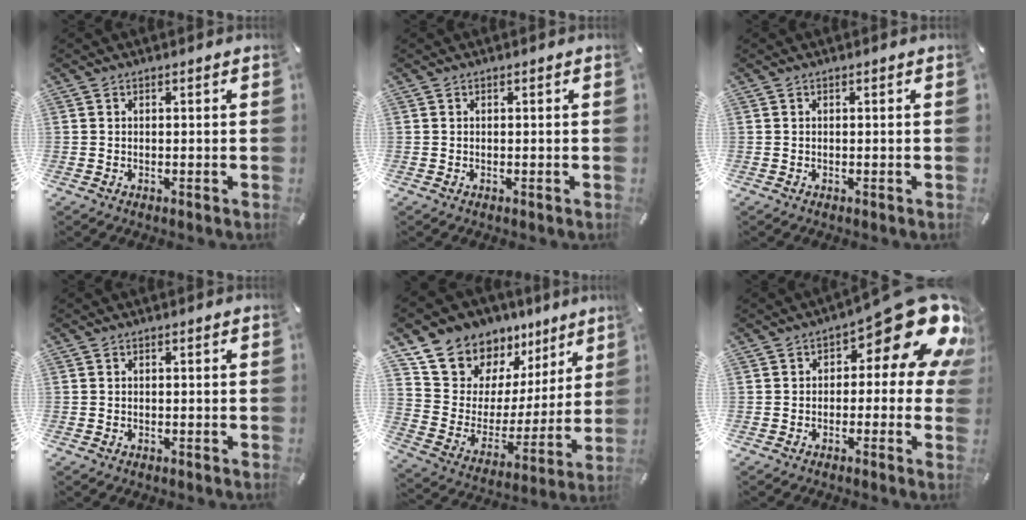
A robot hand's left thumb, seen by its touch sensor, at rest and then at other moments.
{"total": 0.0}
{"total": 0.0}
{"total": 0.0}
{"total": 13.4, "force": [10.7, 8.0, 0.8], "torque": [-0.040, -0.103, 0.198]}
{"total": 17.8, "force": [8.0, 7.2, 14.1], "torque": [-0.174, -0.055, 0.133]}